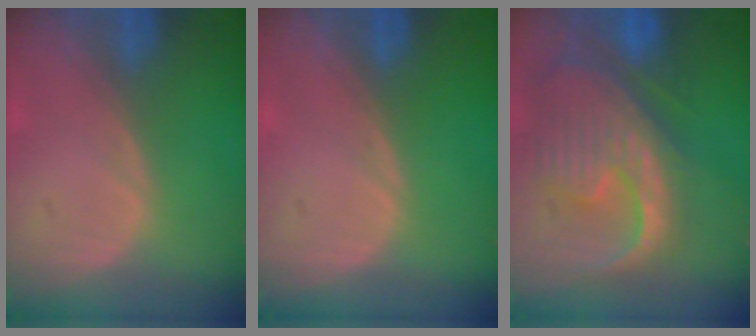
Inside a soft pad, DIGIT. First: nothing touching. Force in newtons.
{"total": 0.0}
{"total": 12.8, "press": 11.0, "slide": 6.6}